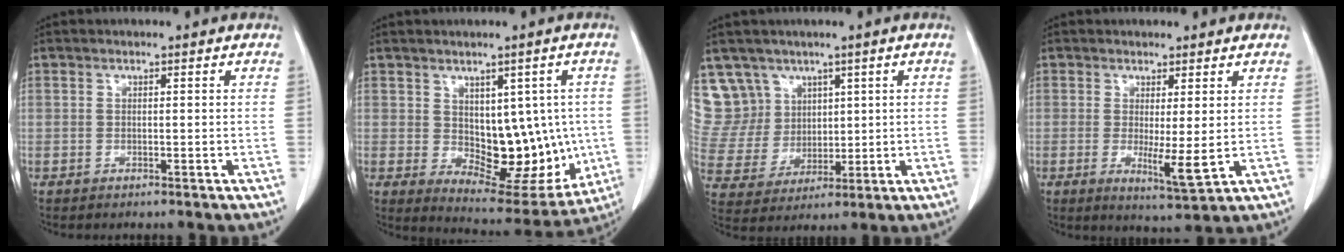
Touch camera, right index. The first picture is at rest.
{"total": 13.1, "force": [-0.3, 7.4, 10.8], "torque": [-0.127, 0.005, 0.027]}
{"total": 9.9, "force": [6.2, 7.7, 0.2], "torque": [-0.019, 0.035, 0.139]}
{"total": 5.0, "force": [-0.2, 0.4, 5.0], "torque": [-0.088, -0.018, 0.003]}